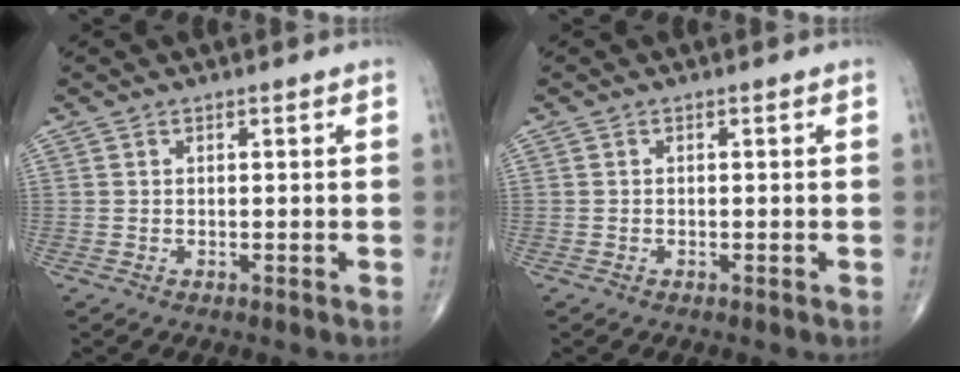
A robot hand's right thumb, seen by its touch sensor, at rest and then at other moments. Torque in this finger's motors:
{"motor_torque": [-0.02, 0.19, -0.10, -0.01, 0.01]}